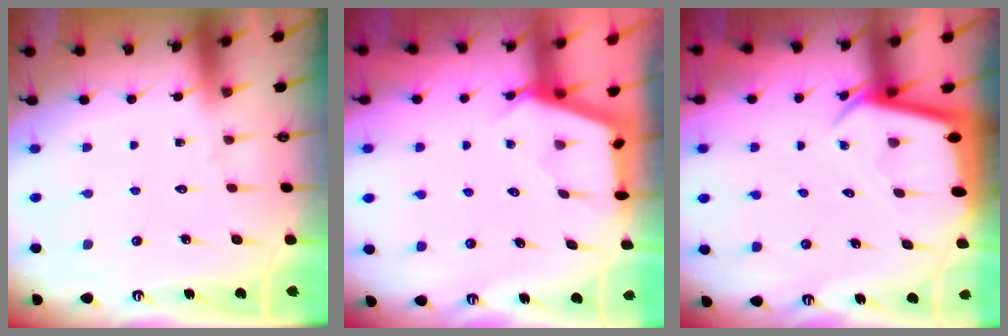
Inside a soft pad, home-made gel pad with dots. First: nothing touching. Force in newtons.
{"total": 2.8, "press": 2.8, "slide": 0.4}
{"total": 3.7, "press": 3.7, "slide": 0.2}